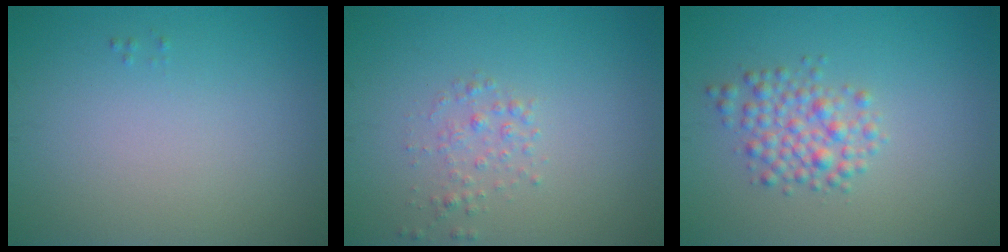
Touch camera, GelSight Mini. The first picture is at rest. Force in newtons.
{"total": 1.4, "press": 1.4, "slide": 0.0}
{"total": 3.0, "press": 3.0, "slide": 0.1}